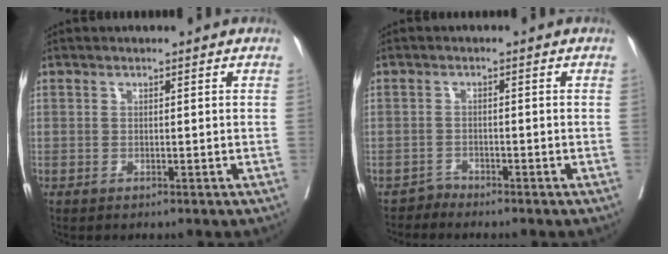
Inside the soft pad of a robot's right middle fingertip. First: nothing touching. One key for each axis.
{"total": 1.3, "fx": -1.1, "fy": 0.0, "fz": -0.6, "tx": 0.020, "ty": -0.005, "tz": -0.020}